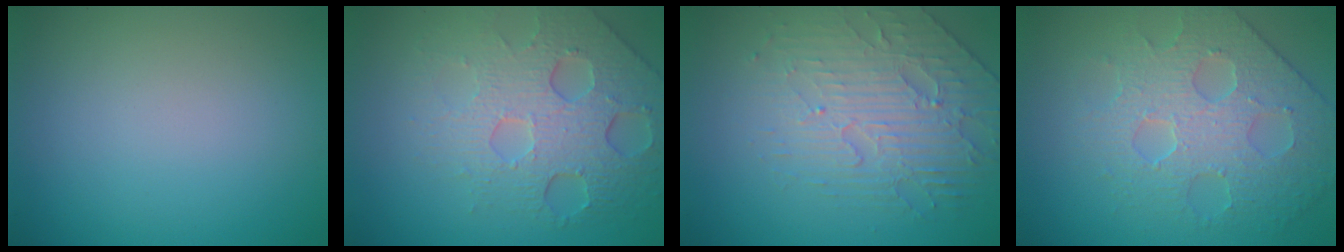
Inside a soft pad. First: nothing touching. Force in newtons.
{"total": 7.1, "press": 5.0, "slide": 5.0}
{"total": 4.2, "press": 3.8, "slide": 1.7}
{"total": 4.6, "press": 4.4, "slide": 1.1}